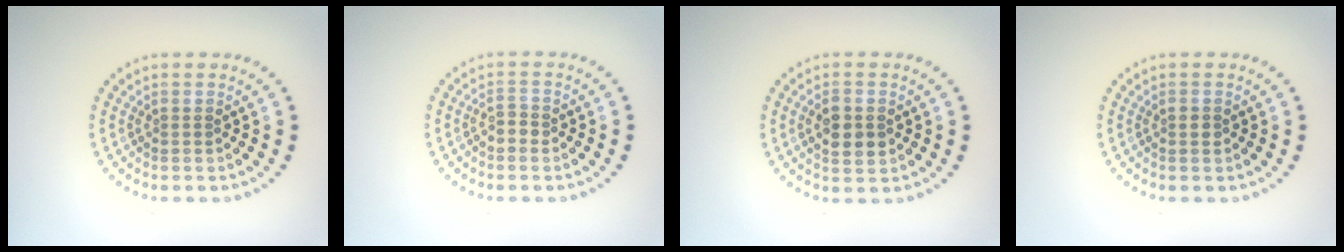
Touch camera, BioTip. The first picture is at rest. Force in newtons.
{"total": 1.2, "press": 1.2, "slide": 0.4}
{"total": 3.0, "press": 3.0, "slide": 0.2}
{"total": 0.9, "press": 0.9, "slide": 0.1}